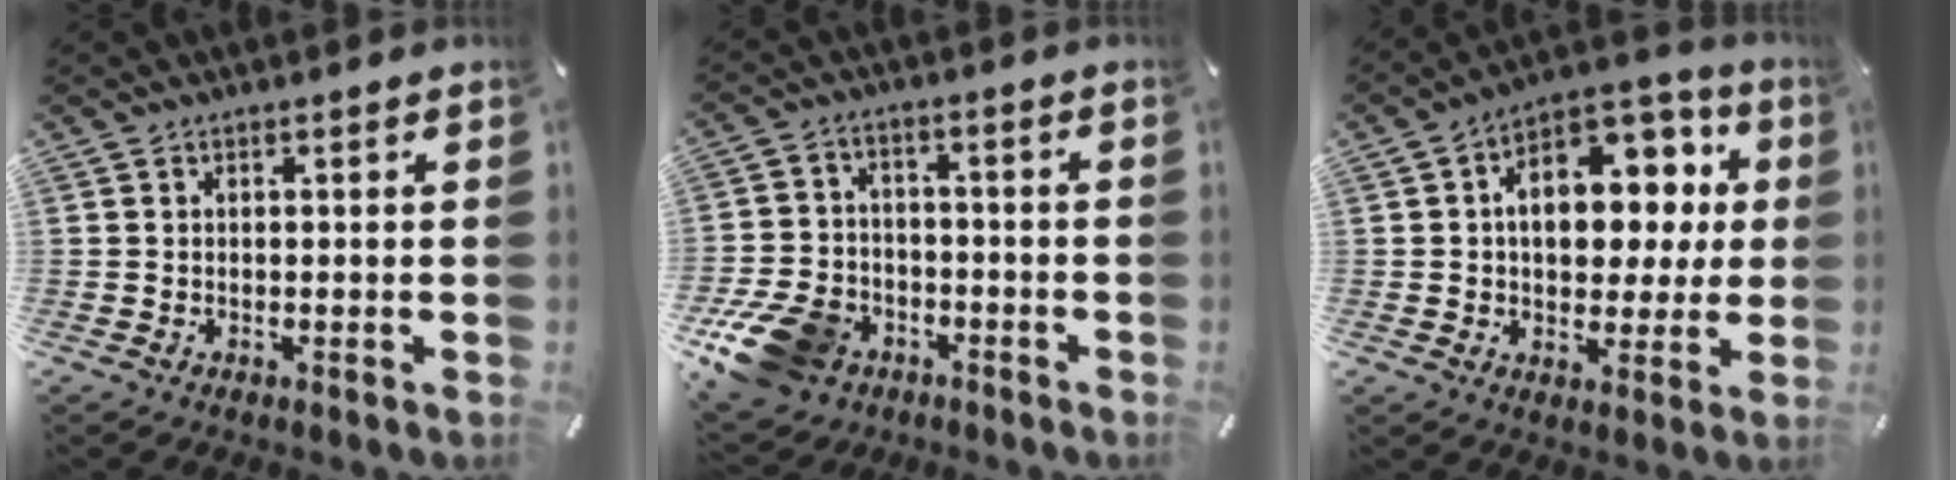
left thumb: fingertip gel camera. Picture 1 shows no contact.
{"total": 13.2, "force": [-7.2, 9.3, 6.0], "torque": [-0.116, 0.050, -0.128]}
{"total": 15.1, "force": [2.8, 10.3, 10.7], "torque": [-0.146, -0.011, 0.052]}